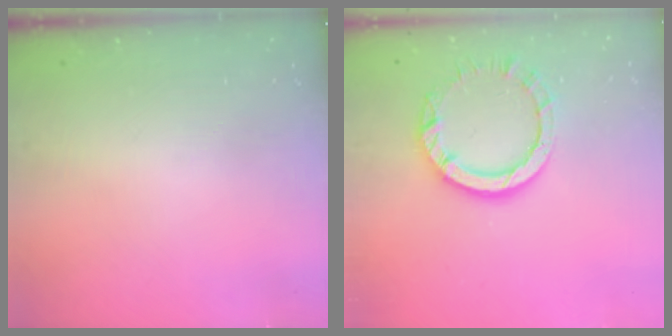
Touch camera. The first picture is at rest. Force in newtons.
{"total": 8.6, "press": 8.5, "slide": 1.0}